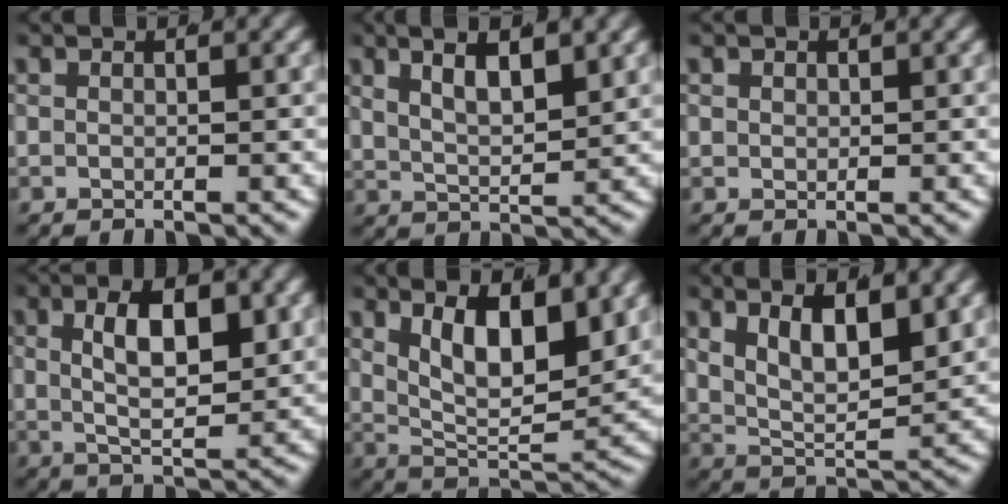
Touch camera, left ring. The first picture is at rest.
{"total": 6.9, "force": [2.5, 4.4, 4.7], "torque": [-0.076, 0.010, 0.028]}
{"total": 0.9, "force": [0.2, 0.8, 0.2], "torque": [-0.014, -0.007, 0.009]}
{"total": 5.7, "force": [0.4, 2.6, 5.0], "torque": [-0.079, -0.008, 0.004]}
{"total": 9.6, "force": [2.1, 5.9, 7.3], "torque": [-0.127, -0.018, 0.033]}
{"total": 8.4, "force": [1.5, 5.9, 5.8], "torque": [-0.116, -0.015, 0.020]}